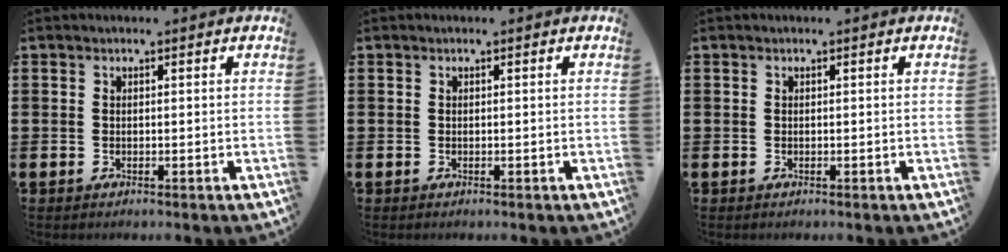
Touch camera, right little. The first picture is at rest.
{"total": 0.0}
{"total": 0.0}